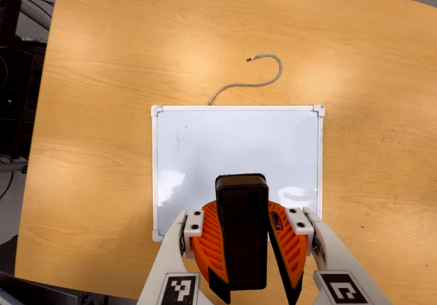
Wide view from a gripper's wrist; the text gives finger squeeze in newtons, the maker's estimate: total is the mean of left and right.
{"total": 12.0, "left": 11.4, "right": 12.7}